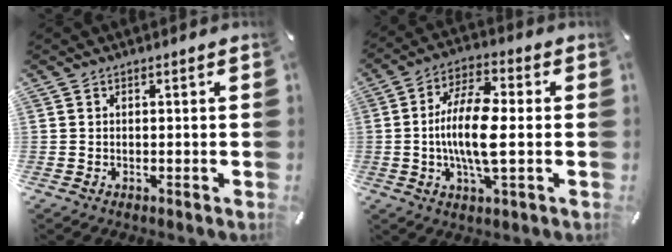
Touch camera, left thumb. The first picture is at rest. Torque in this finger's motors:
{"motor_torque": [0.85, 0.96, 1.37, -0.19, 0.65]}